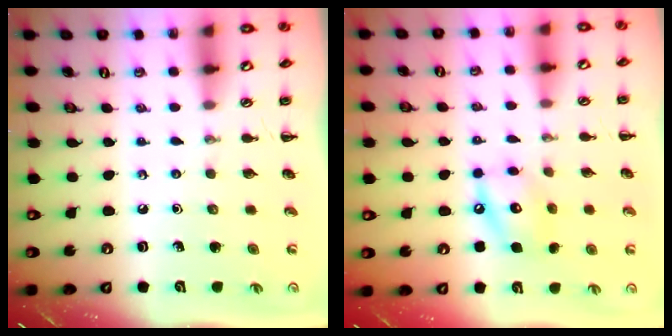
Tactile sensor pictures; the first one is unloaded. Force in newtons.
{"total": 11.1, "press": 10.9, "slide": 1.8}